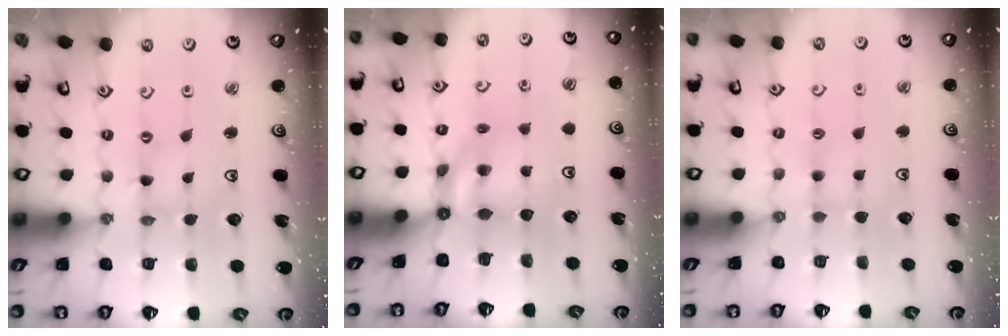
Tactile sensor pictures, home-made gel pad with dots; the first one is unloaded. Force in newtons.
{"total": 5.3, "press": 5.3, "slide": 0.2}
{"total": 2.1, "press": 2.0, "slide": 0.4}